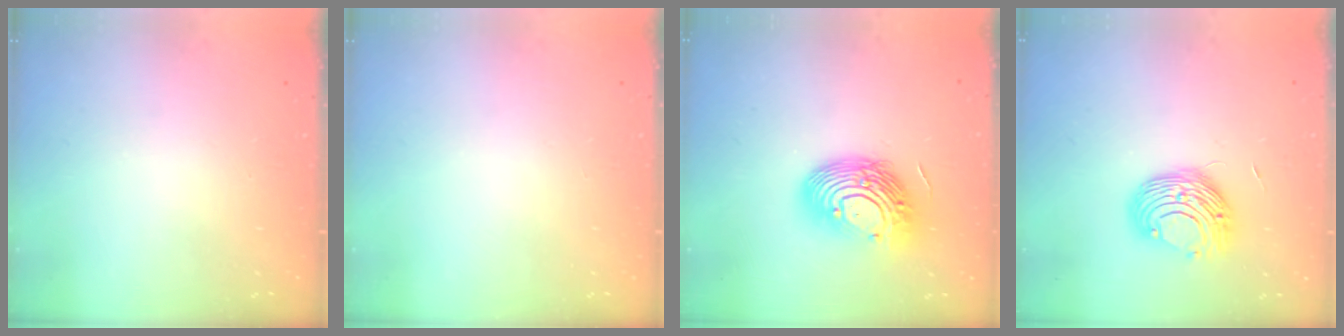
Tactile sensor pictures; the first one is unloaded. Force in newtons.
{"total": 0.0}
{"total": 15.1, "press": 14.8, "slide": 2.7}
{"total": 9.4, "press": 9.4, "slide": 0.3}